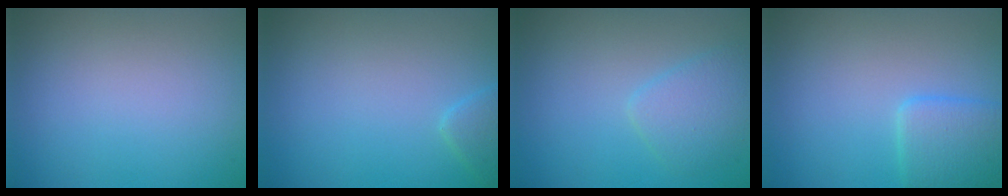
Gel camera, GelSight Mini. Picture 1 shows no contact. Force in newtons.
{"total": 1.4, "press": 1.4, "slide": 0.1}
{"total": 2.4, "press": 2.4, "slide": 0.1}
{"total": 2.9, "press": 2.9, "slide": 0.2}